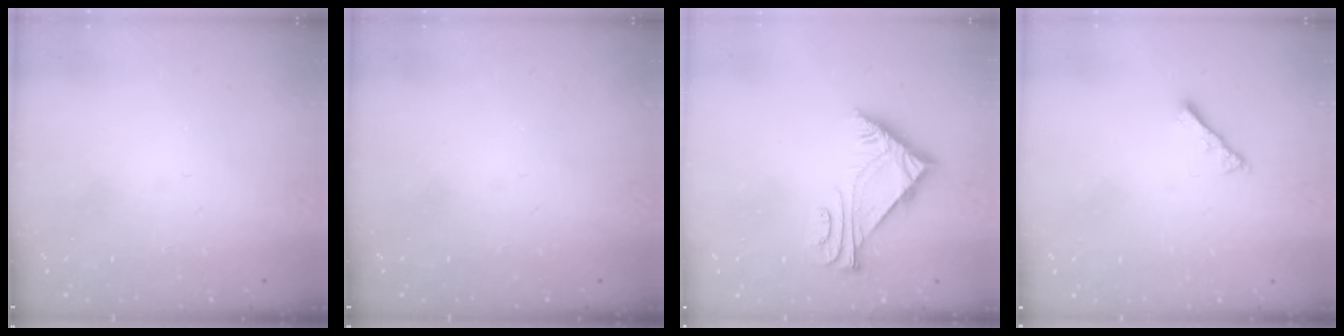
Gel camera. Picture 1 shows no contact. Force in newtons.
{"total": 0.0}
{"total": 5.4, "press": 5.3, "slide": 1.0}
{"total": 2.8, "press": 2.8, "slide": 0.6}